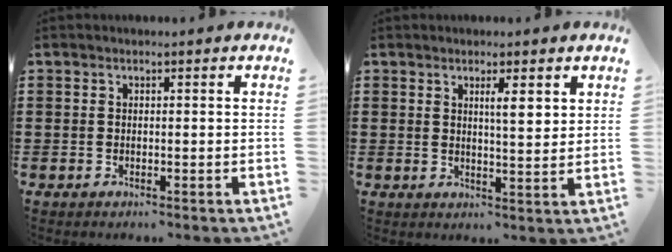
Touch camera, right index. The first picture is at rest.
{"total": 3.6, "force": [1.7, 0.5, 3.2], "torque": [-0.058, -0.002, 0.026]}